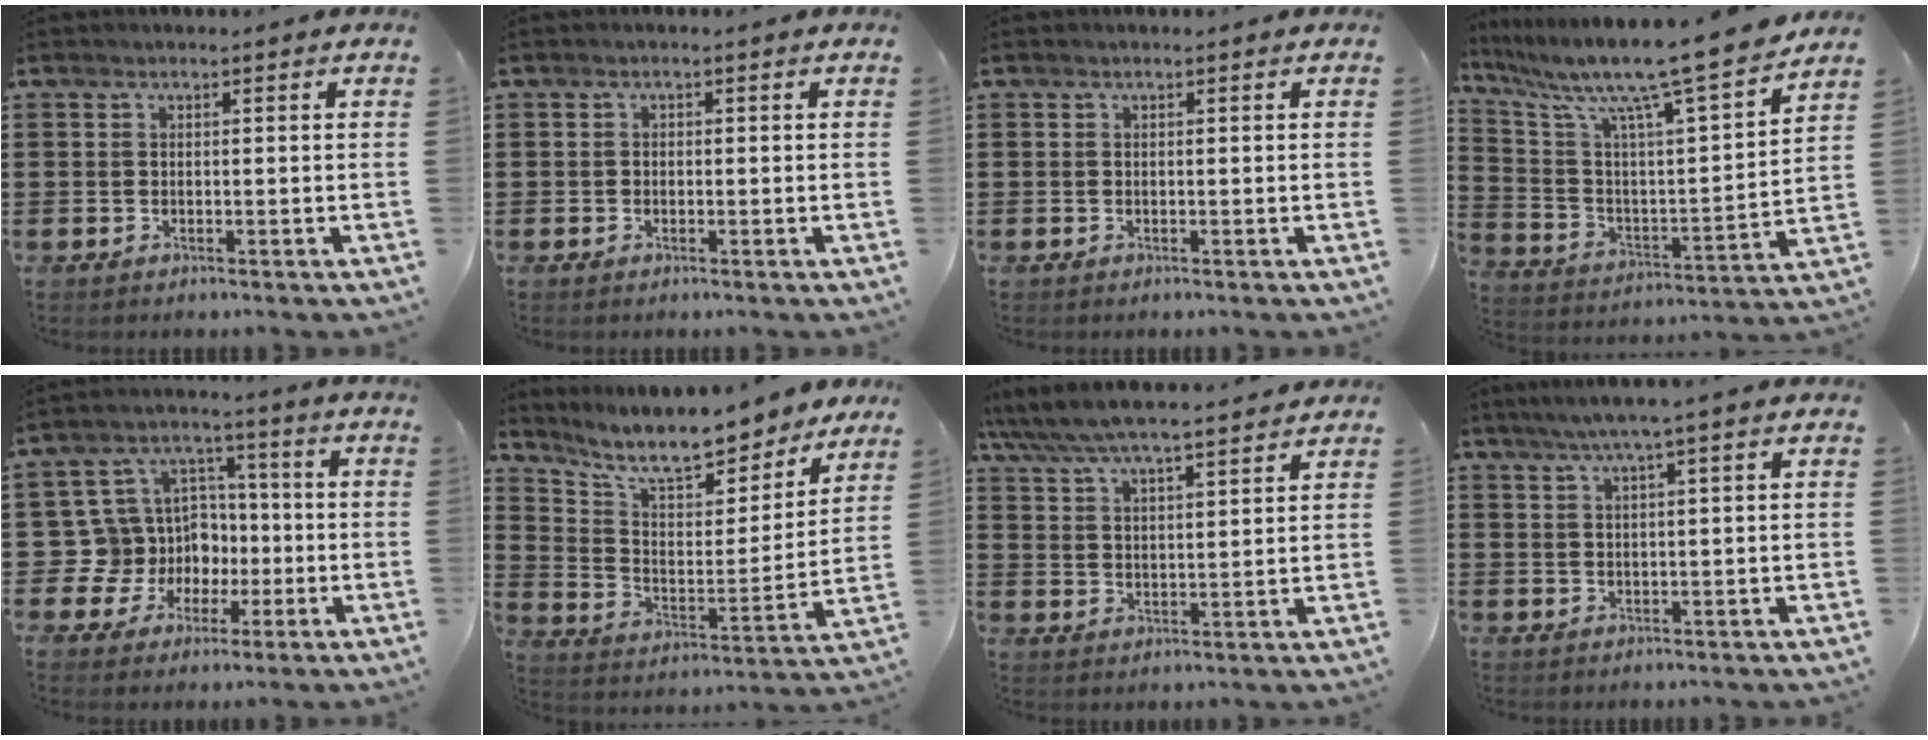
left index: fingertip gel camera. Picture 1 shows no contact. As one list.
[{"total": 0.6, "force": [-0.2, 0.5, 0.2], "torque": [-0.006, 0.002, -0.005]}, {"total": 0.0}, {"total": 11.8, "force": [9.9, 0.0, 6.4], "torque": [-0.155, -0.078, 0.157]}, {"total": 10.6, "force": [-0.8, 10.0, 3.4], "torque": [-0.126, 0.000, -0.006]}, {"total": 11.1, "force": [9.7, 2.1, 5.0], "torque": [-0.122, -0.064, 0.166]}, {"total": 6.2, "force": [5.8, 0.5, 2.1], "torque": [-0.063, -0.027, 0.101]}, {"total": 3.2, "force": [1.9, -0.4, 2.5], "torque": [-0.051, 0.002, 0.032]}]